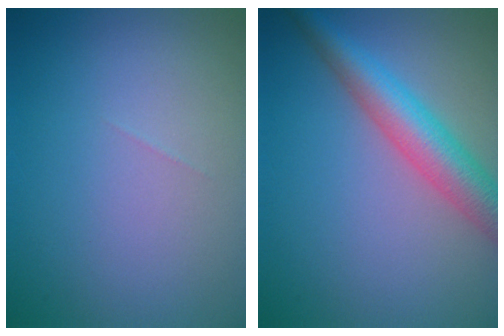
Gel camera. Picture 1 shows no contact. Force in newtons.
{"total": 5.4, "press": 5.4, "slide": 0.2}